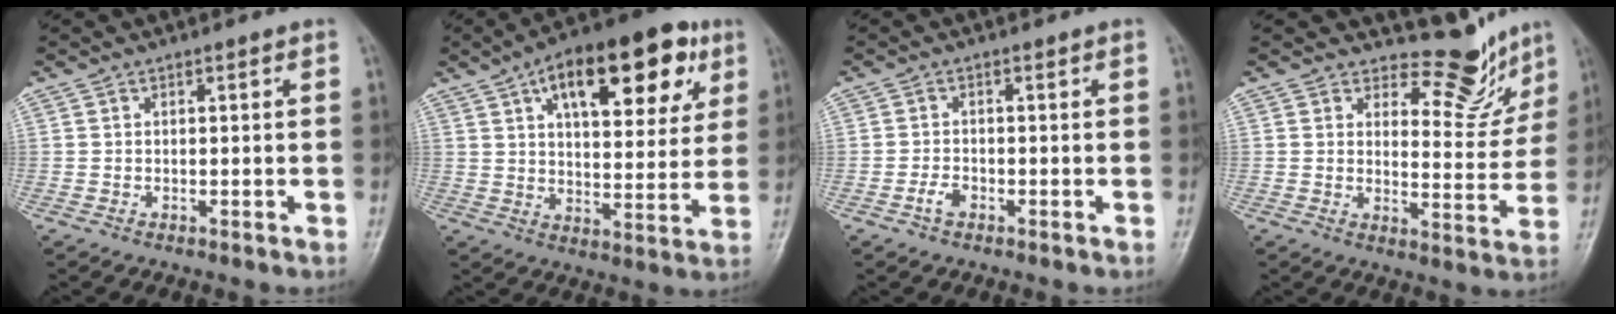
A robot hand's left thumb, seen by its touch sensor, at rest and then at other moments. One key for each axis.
{"total": 21.3, "fx": 9.5, "fy": 9.8, "fz": 16.3, "tx": -0.201, "ty": -0.005, "tz": 0.141}
{"total": 2.0, "fx": -1.1, "fy": 1.2, "fz": 1.2, "tx": -0.023, "ty": 0.006, "tz": -0.022}
{"total": 8.5, "fx": 7.7, "fy": 3.3, "fz": 1.3, "tx": 0.018, "ty": -0.075, "tz": 0.104}